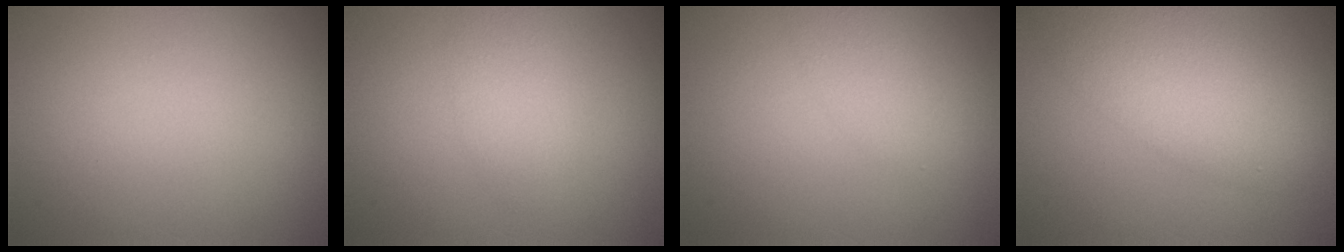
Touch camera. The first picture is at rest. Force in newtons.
{"total": 2.1, "press": 2.1, "slide": 0.1}
{"total": 2.2, "press": 2.2, "slide": 0.1}
{"total": 6.4, "press": 6.4, "slide": 0.6}